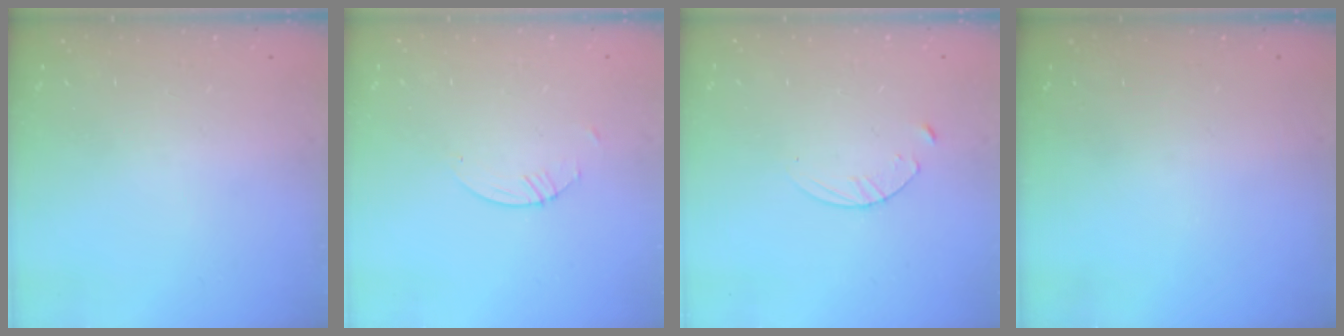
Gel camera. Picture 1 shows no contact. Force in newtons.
{"total": 0.8, "press": 0.8, "slide": 0.2}
{"total": 3.1, "press": 3.1, "slide": 0.3}
{"total": 0.0}